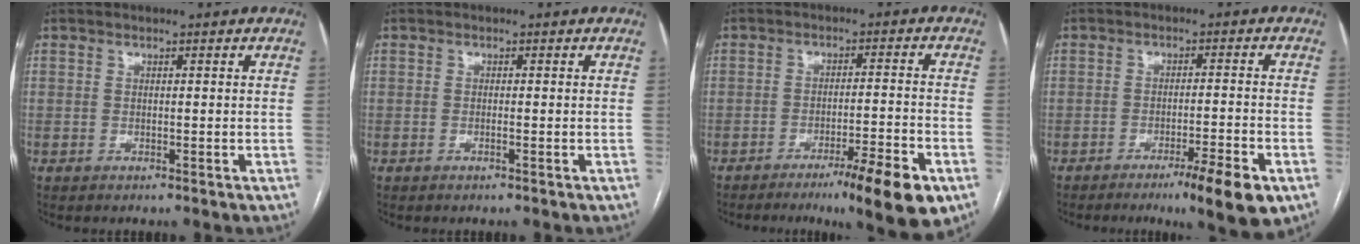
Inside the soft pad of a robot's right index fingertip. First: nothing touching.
{"total": 0.6, "force": [-0.3, -0.1, 0.5], "torque": [-0.012, 0.001, -0.006]}
{"total": 10.5, "force": [-6.2, 0.3, 8.4], "torque": [-0.114, -0.016, -0.094]}
{"total": 8.1, "force": [-4.7, 0.2, 6.6], "torque": [-0.093, -0.014, -0.069]}